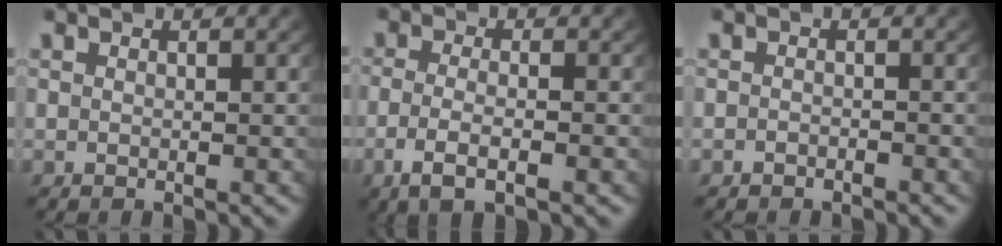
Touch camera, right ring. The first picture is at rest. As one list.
[{"total": 3.4, "force": [-1.6, 0.9, 2.9], "torque": [-0.066, -0.014, -0.020]}, {"total": 0.9, "force": [-0.9, 0.2, 0.0], "torque": [-0.004, -0.011, -0.008]}]